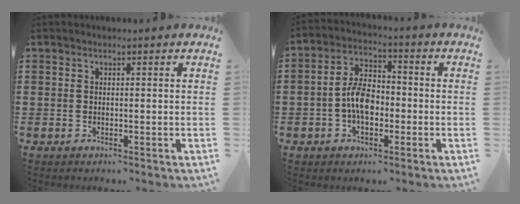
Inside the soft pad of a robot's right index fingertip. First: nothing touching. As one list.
[{"total": 6.4, "force": [-1.4, 3.7, 5.0], "torque": [-0.110, 0.008, -0.030]}]